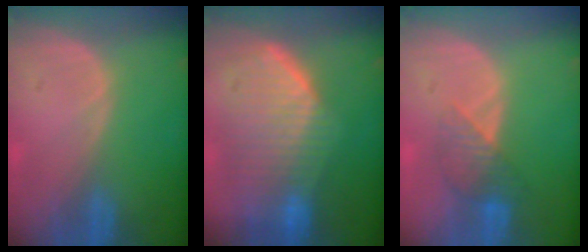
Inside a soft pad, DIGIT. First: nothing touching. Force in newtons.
{"total": 10.2, "press": 9.0, "slide": 4.8}
{"total": 4.0, "press": 4.0, "slide": 0.6}